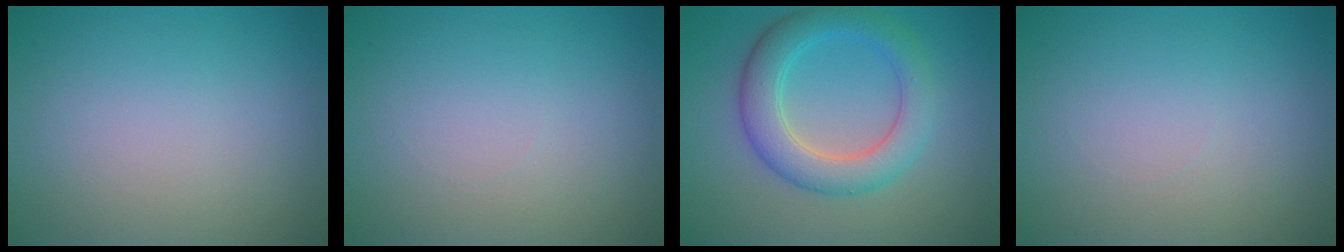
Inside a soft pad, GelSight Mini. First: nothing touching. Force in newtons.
{"total": 0.0}
{"total": 5.2, "press": 5.2, "slide": 0.1}
{"total": 0.0}